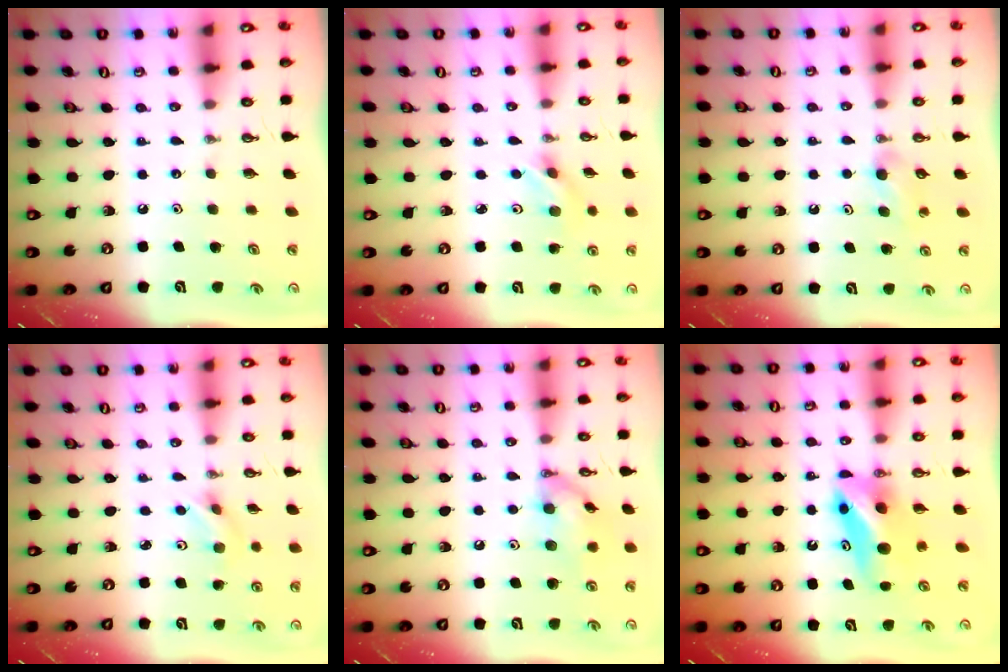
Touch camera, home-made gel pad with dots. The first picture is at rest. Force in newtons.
{"total": 3.2, "press": 3.1, "slide": 0.8}
{"total": 4.1, "press": 4.0, "slide": 1.1}
{"total": 2.9, "press": 2.7, "slide": 1.2}
{"total": 11.7, "press": 11.6, "slide": 1.3}
{"total": 8.0, "press": 7.2, "slide": 3.4}